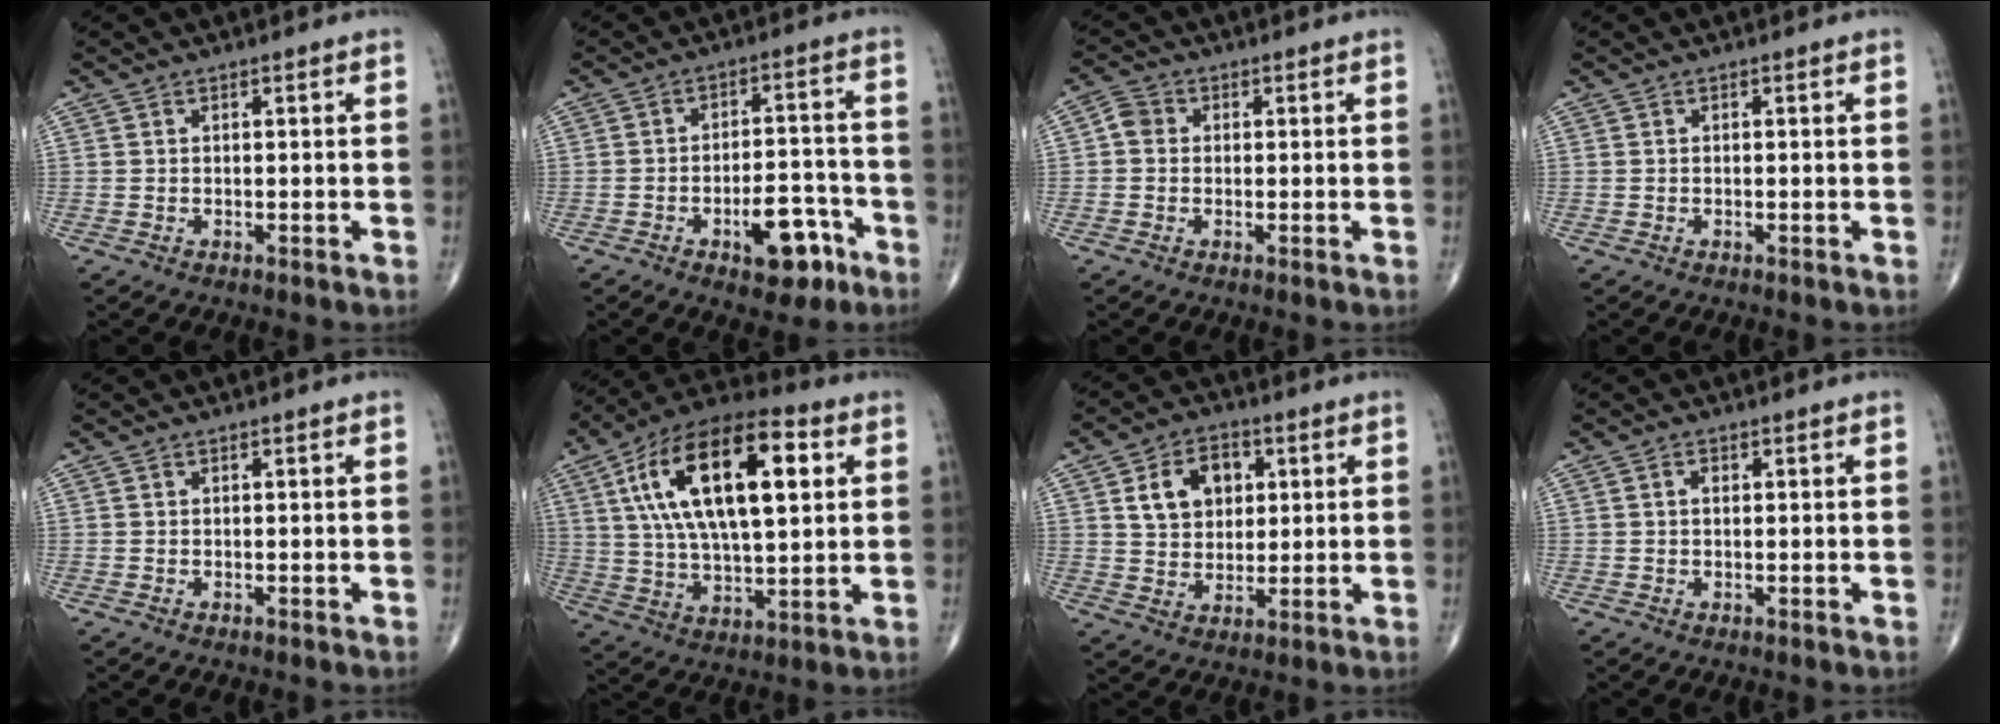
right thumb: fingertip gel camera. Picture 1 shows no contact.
{"total": 9.9, "force": [-4.9, 4.8, 7.1], "torque": [-0.081, 0.042, -0.067]}
{"total": 3.1, "force": [0.0, 2.7, 1.4], "torque": [-0.015, 0.008, -0.008]}
{"total": 0.0}
{"total": 0.0}
{"total": 23.9, "force": [6.6, 10.6, 20.4], "torque": [-0.353, 0.004, 0.104]}
{"total": 9.9, "force": [3.1, 7.2, 6.0], "torque": [-0.066, -0.006, 0.054]}
{"total": 1.3, "force": [0.3, 0.8, 0.9], "torque": [-0.016, 0.003, 0.005]}